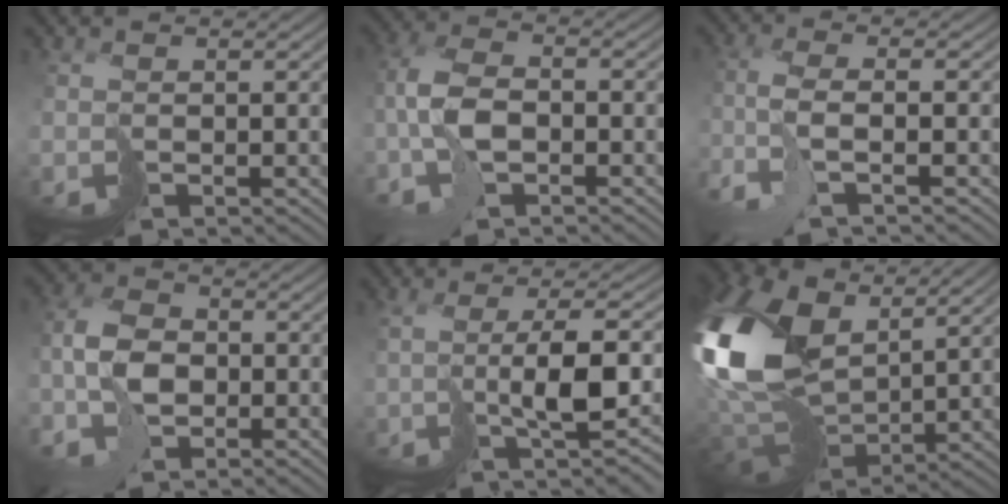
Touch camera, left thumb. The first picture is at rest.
{"total": 5.8, "force": [-1.7, 2.8, 4.8], "torque": [-0.109, 0.010, -0.045]}
{"total": 4.9, "force": [-2.5, 0.4, 4.3], "torque": [-0.083, 0.001, -0.063]}
{"total": 6.3, "force": [-2.0, 4.1, 4.3], "torque": [-0.099, 0.004, -0.053]}
{"total": 6.9, "force": [0.0, 0.9, 6.9], "torque": [-0.114, 0.002, 0.001]}
{"total": 18.3, "force": [3.2, 11.2, 14.1], "torque": [-0.356, 0.001, 0.070]}